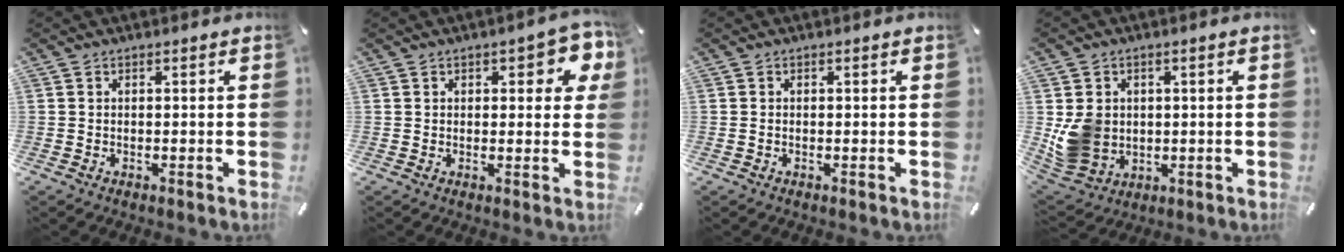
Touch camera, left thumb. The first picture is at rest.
{"total": 5.8, "force": [2.5, 3.1, 4.2], "torque": [-0.048, -0.004, 0.037]}
{"total": 0.6, "force": [0.0, 0.4, 0.5], "torque": [-0.010, 0.001, -0.001]}
{"total": 8.9, "force": [0.6, 8.2, 3.4], "torque": [-0.086, -0.006, 0.013]}